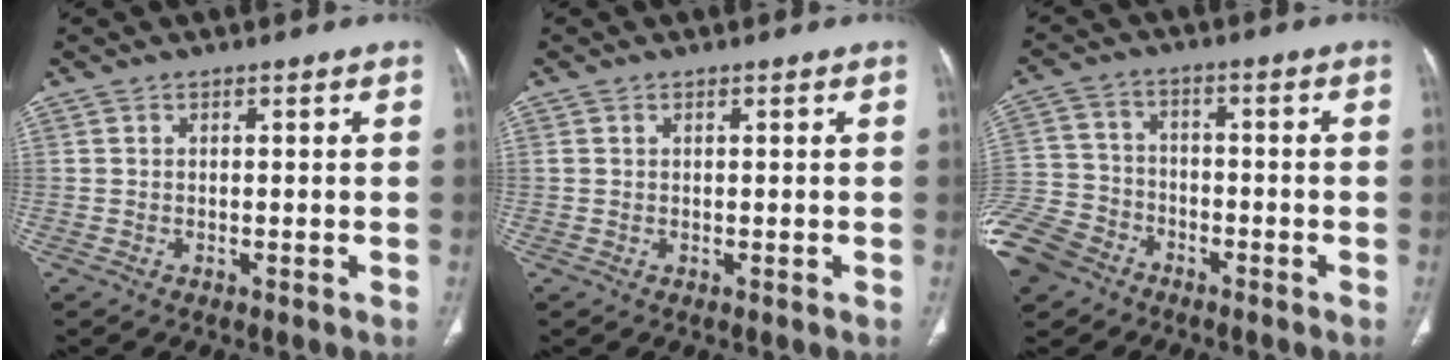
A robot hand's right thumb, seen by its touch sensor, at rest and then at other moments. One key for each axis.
{"total": 0.5, "fx": 0.3, "fy": 0.3, "fz": 0.3, "tx": -0.007, "ty": 0.007, "tz": 0.007}
{"total": 12.6, "fx": -8.0, "fy": 8.9, "fz": 4.0, "tx": -0.102, "ty": 0.034, "tz": -0.154}